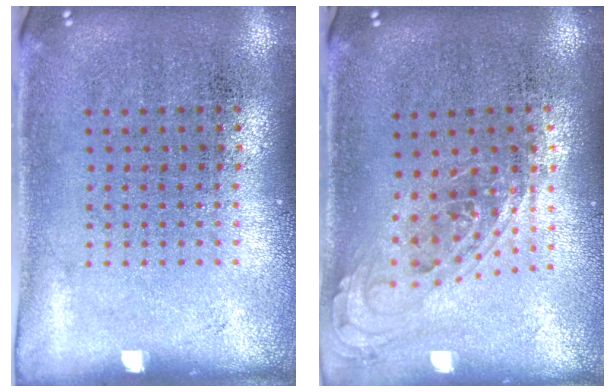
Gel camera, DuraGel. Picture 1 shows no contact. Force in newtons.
{"total": 0.8, "press": 0.8, "slide": 0.2}